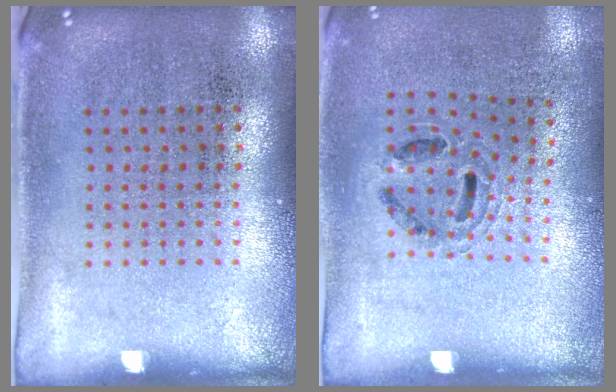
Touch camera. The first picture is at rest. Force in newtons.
{"total": 0.9, "press": 0.8, "slide": 0.3}